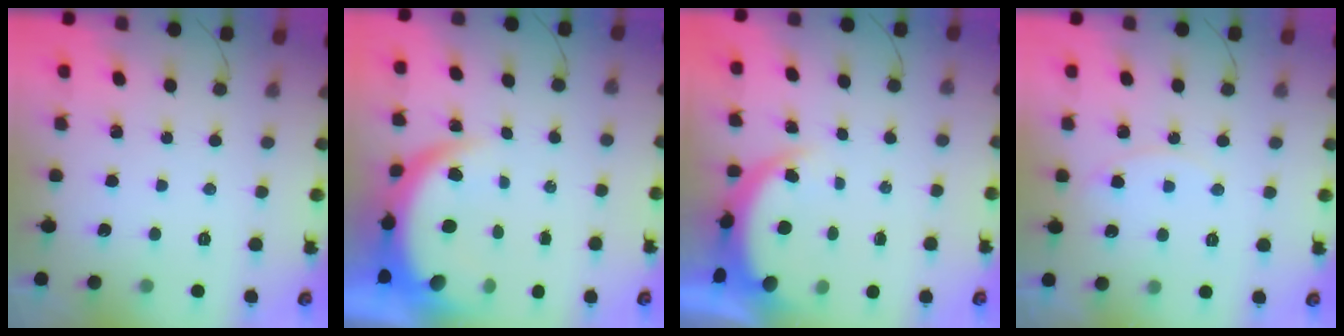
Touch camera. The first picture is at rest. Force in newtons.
{"total": 7.8, "press": 7.7, "slide": 1.0}
{"total": 4.6, "press": 4.4, "slide": 1.1}
{"total": 5.7, "press": 5.6, "slide": 0.6}